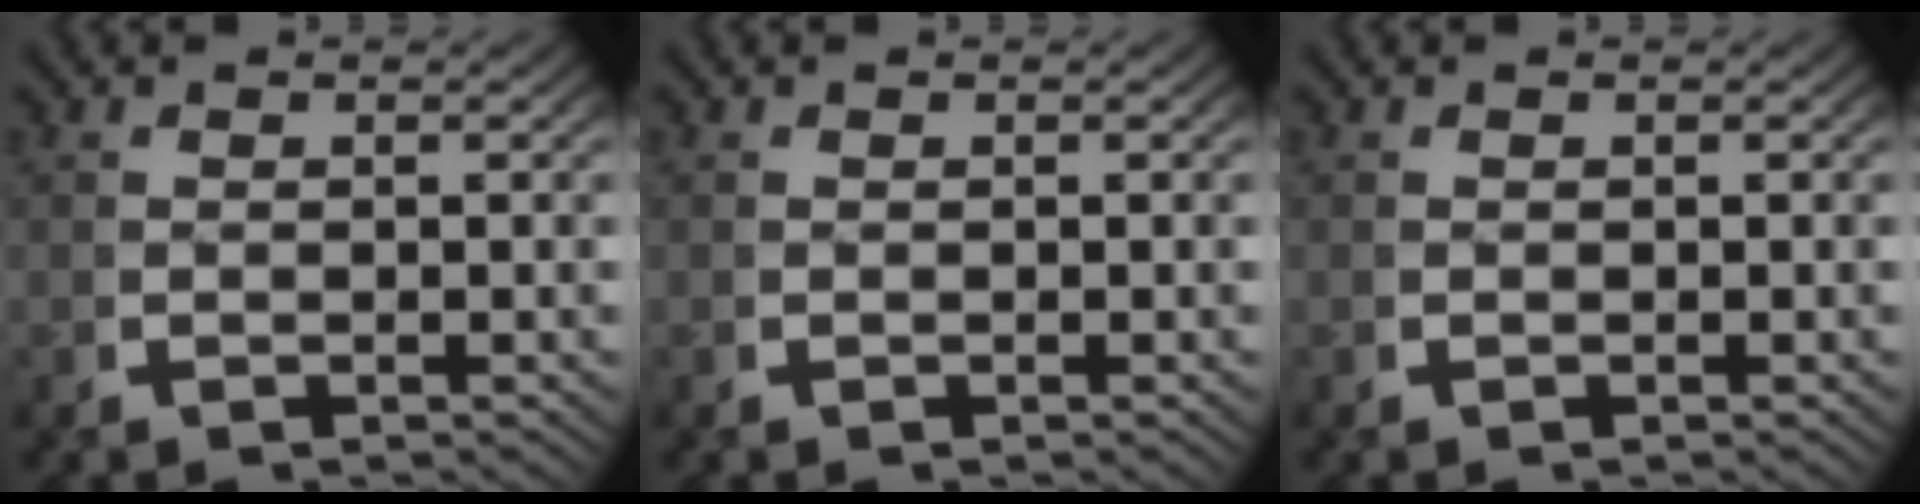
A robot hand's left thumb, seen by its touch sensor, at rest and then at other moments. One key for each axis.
{"total": 0.0}
{"total": 0.0}